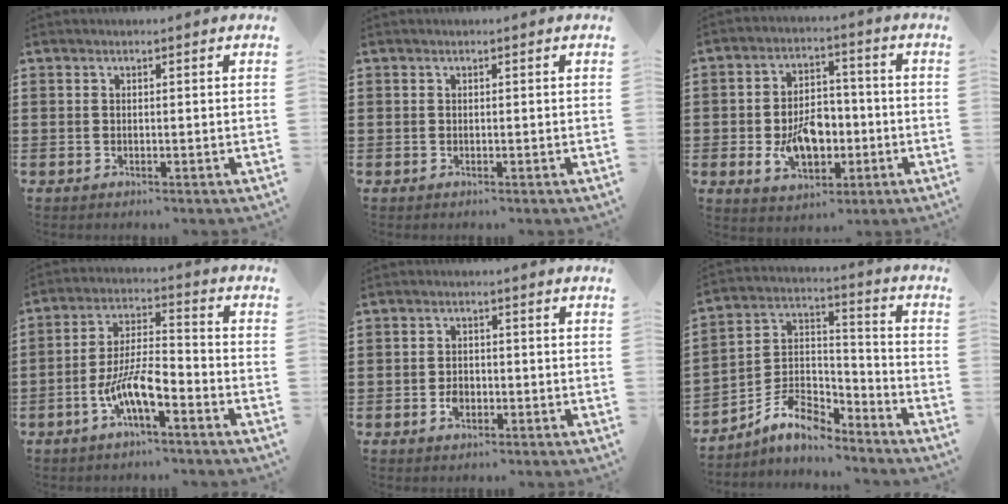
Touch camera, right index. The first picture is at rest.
{"total": 0.0}
{"total": 8.7, "force": [-2.1, 5.5, 6.4], "torque": [-0.115, 0.004, -0.038]}
{"total": 8.9, "force": [-4.4, 2.8, 7.2], "torque": [-0.159, 0.000, -0.086]}
{"total": 2.3, "force": [-0.9, 1.5, 1.5], "torque": [-0.028, 0.000, -0.017]}
{"total": 8.3, "force": [-6.7, 3.3, 3.7], "torque": [-0.087, 0.010, -0.133]}